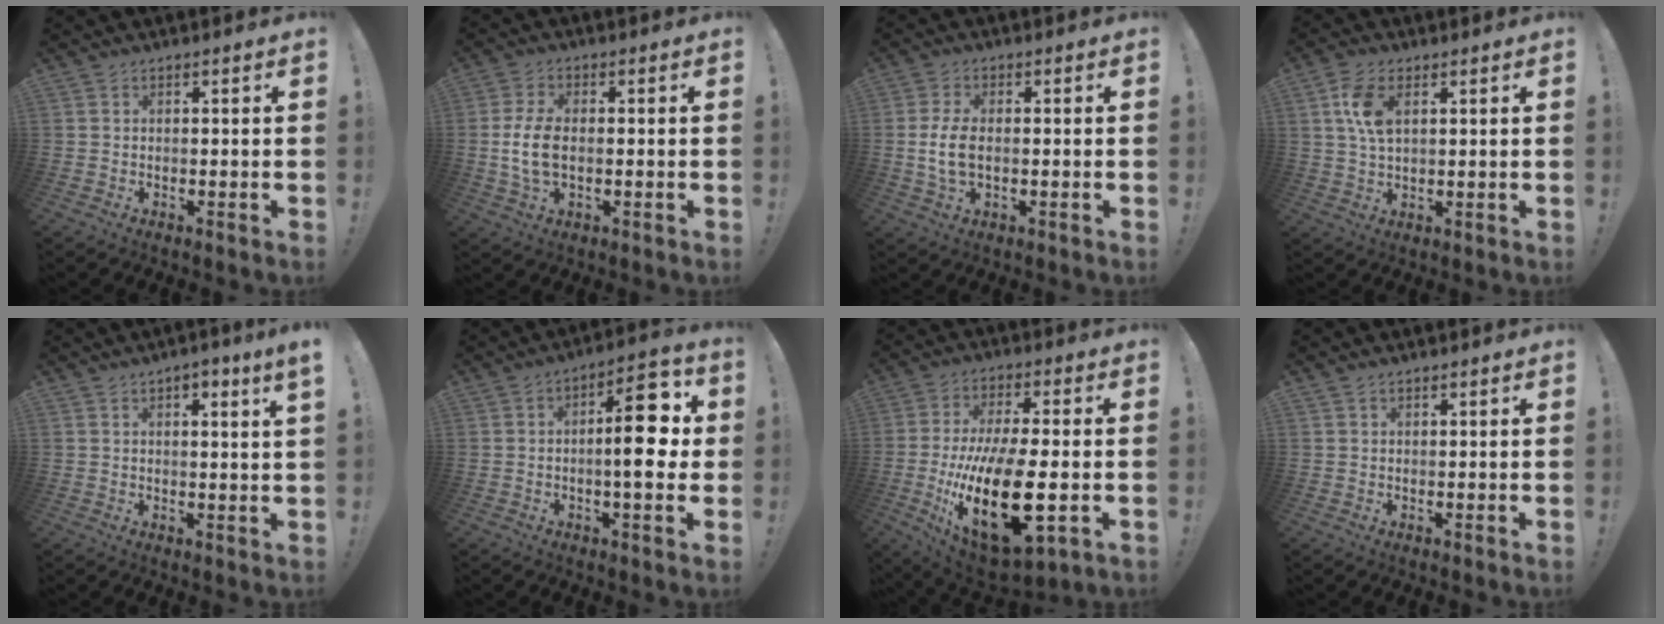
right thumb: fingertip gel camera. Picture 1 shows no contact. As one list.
[{"total": 8.3, "force": [-0.8, 4.6, 6.9], "torque": [-0.139, -0.006, -0.012]}, {"total": 7.1, "force": [-0.7, 3.8, 6.0], "torque": [-0.118, -0.004, -0.011]}, {"total": 8.3, "force": [2.9, 4.4, 6.4], "torque": [-0.128, 0.001, 0.052]}, {"total": 3.4, "force": [1.8, -0.4, 2.9], "torque": [-0.036, -0.012, 0.024]}, {"total": 14.0, "force": [0.8, 5.0, 13.0], "torque": [-0.168, 0.001, 0.003]}, {"total": 24.6, "force": [-4.8, 10.2, 21.8], "torque": [-0.408, 0.000, -0.066]}, {"total": 1.0, "force": [0.9, 0.3, 0.3], "torque": [0.000, -0.003, 0.016]}]